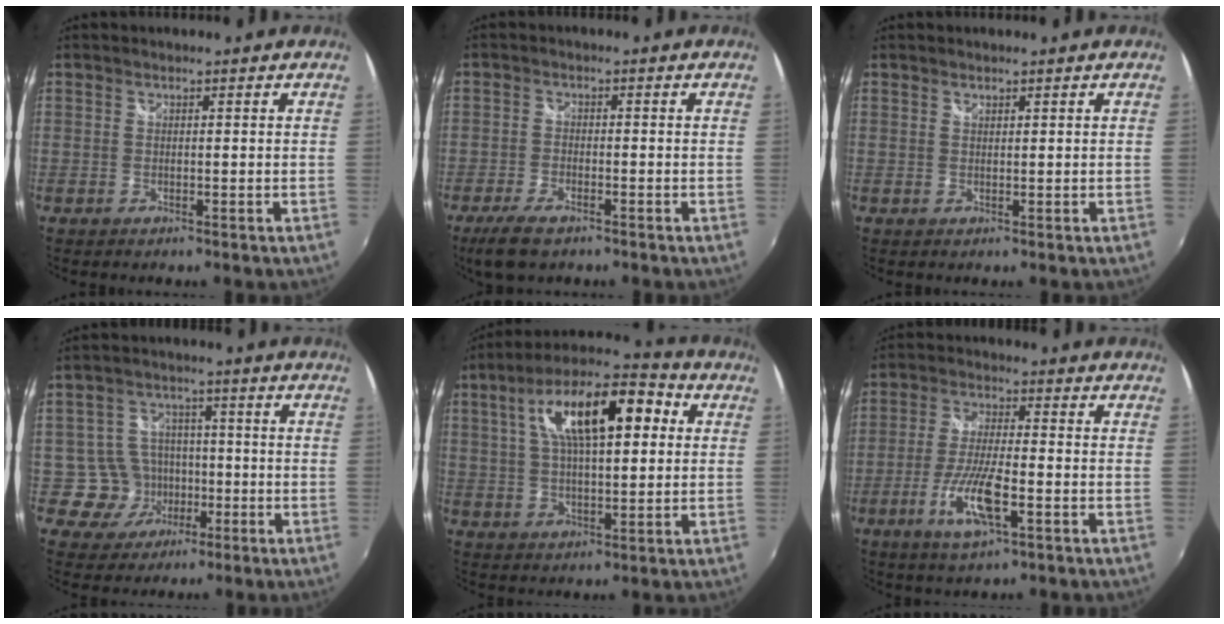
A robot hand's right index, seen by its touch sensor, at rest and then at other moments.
{"total": 6.3, "force": [-4.4, 2.2, 3.9], "torque": [-0.102, -0.018, -0.083]}
{"total": 0.6, "force": [0.5, 0.2, 0.1], "torque": [-0.001, 0.000, 0.009]}
{"total": 8.0, "force": [-2.6, 7.6, 0.7], "torque": [-0.031, 0.018, -0.034]}
{"total": 17.8, "force": [5.1, 6.9, 15.6], "torque": [-0.272, 0.036, 0.076]}
{"total": 10.2, "force": [-4.0, 2.4, 9.0], "torque": [-0.185, -0.011, -0.077]}